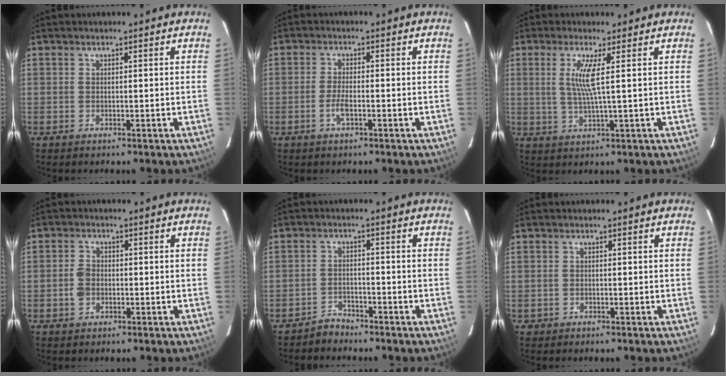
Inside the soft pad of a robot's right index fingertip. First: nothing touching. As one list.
[{"total": 3.0, "force": [-1.2, 0.9, 2.6], "torque": [-0.058, -0.001, -0.024]}, {"total": 5.0, "force": [1.3, -0.7, 4.8], "torque": [-0.091, -0.008, 0.025]}, {"total": 3.0, "force": [-0.7, 2.4, 1.6], "torque": [-0.036, 0.006, -0.013]}, {"total": 2.9, "force": [-2.7, 1.2, -0.1], "torque": [-0.001, 0.008, -0.048]}, {"total": 1.0, "force": [-0.4, 0.9, 0.0], "torque": [-0.001, 0.003, -0.003]}]